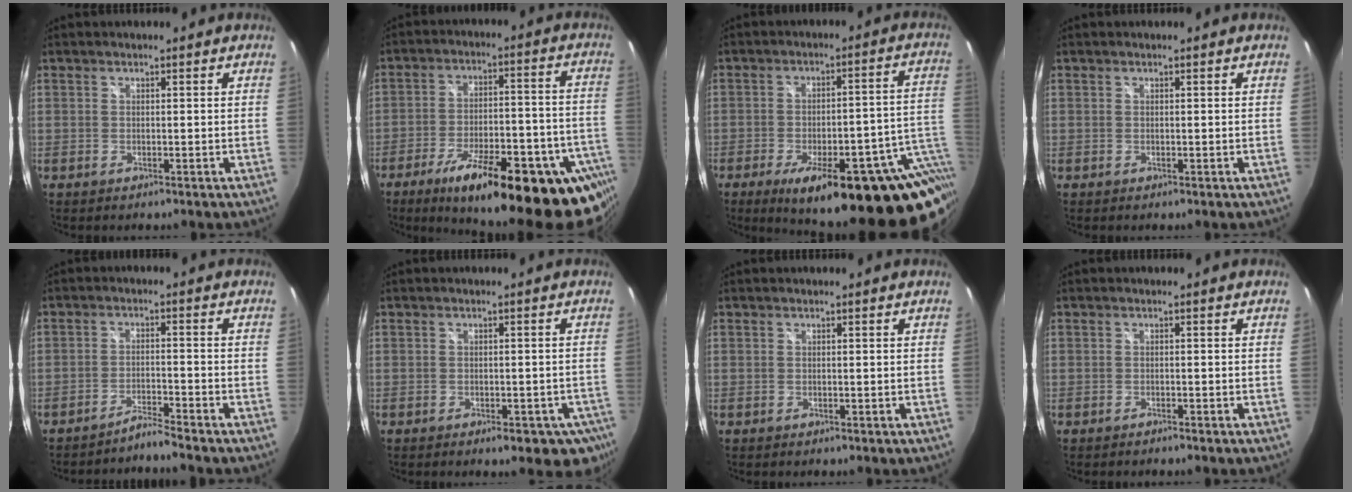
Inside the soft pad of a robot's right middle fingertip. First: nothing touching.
{"total": 29.2, "force": [-20.9, 7.6, 18.9], "torque": [-0.252, -0.022, -0.284]}
{"total": 26.5, "force": [-15.6, 6.7, 20.4], "torque": [-0.251, -0.013, -0.199]}
{"total": 0.0}
{"total": 3.4, "force": [-3.2, -1.1, 0.1], "torque": [-0.022, 0.006, -0.057]}
{"total": 8.6, "force": [-5.2, 3.9, 5.6], "torque": [-0.085, -0.019, -0.057]}
{"total": 0.0}
{"total": 0.9, "force": [-0.8, 0.2, 0.3], "torque": [-0.008, -0.004, -0.015]}